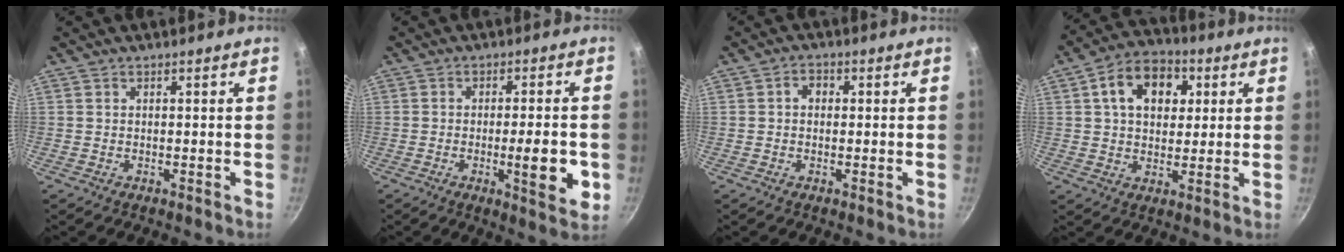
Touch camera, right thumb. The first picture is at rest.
{"total": 9.3, "force": [-2.1, 2.2, 8.7], "torque": [-0.113, 0.000, -0.029]}
{"total": 2.5, "force": [0.2, 2.0, 1.5], "torque": [-0.014, 0.008, -0.001]}
{"total": 12.3, "force": [3.6, 8.7, 7.9], "torque": [-0.096, 0.008, 0.044]}